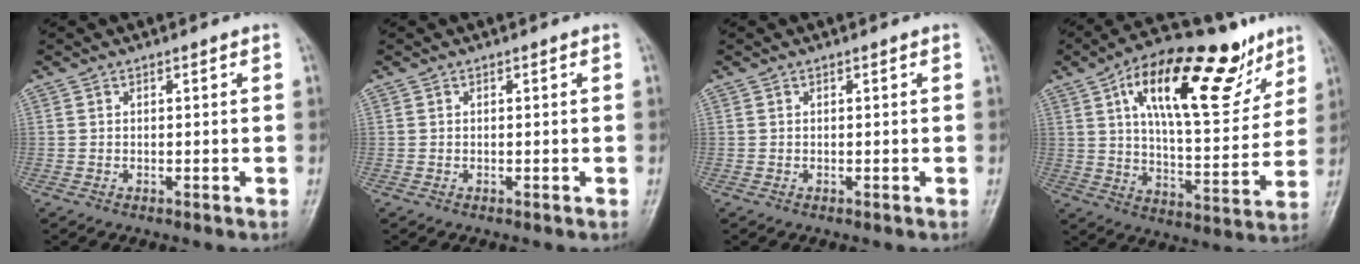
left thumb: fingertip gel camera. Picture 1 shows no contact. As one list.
[{"total": 0.0}, {"total": 0.0}, {"total": 24.1, "force": [12.5, 9.6, 18.2], "torque": [-0.242, -0.029, 0.204]}]